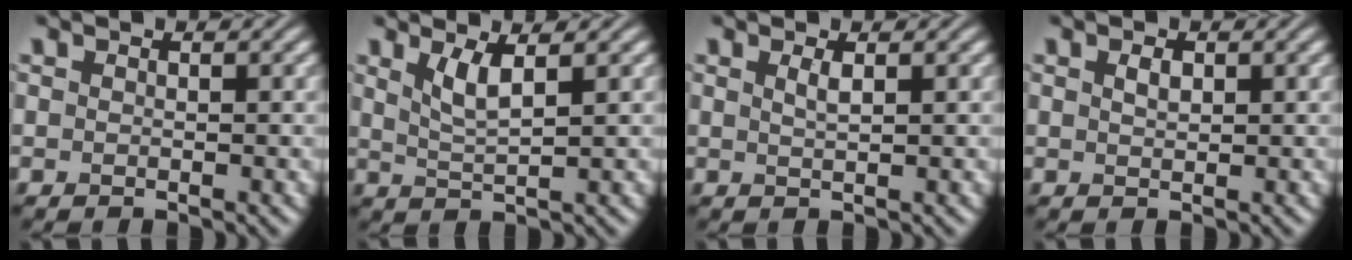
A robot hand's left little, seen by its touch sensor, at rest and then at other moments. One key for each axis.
{"total": 2.6, "fx": 1.3, "fy": 0.6, "fz": 2.2, "tx": -0.045, "ty": -0.006, "tz": 0.030}
{"total": 1.1, "fx": 0.5, "fy": 0.3, "fz": 0.9, "tx": -0.015, "ty": 0.001, "tz": 0.008}
{"total": 1.0, "fx": 0.5, "fy": 0.5, "fz": 0.8, "tx": -0.016, "ty": 0.002, "tz": 0.010}